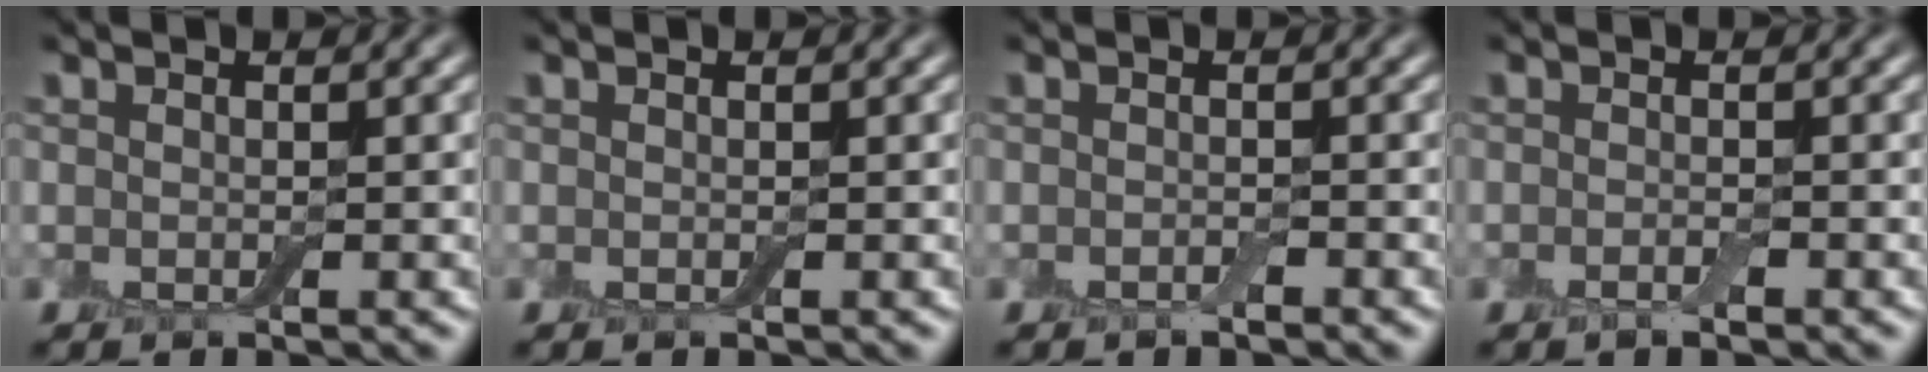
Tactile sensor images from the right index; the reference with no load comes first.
{"total": 0.0}
{"total": 0.6, "force": [-0.4, 0.1, 0.4], "torque": [-0.007, 0.000, -0.007]}
{"total": 0.9, "force": [-0.5, 0.1, 0.7], "torque": [-0.013, -0.003, -0.009]}